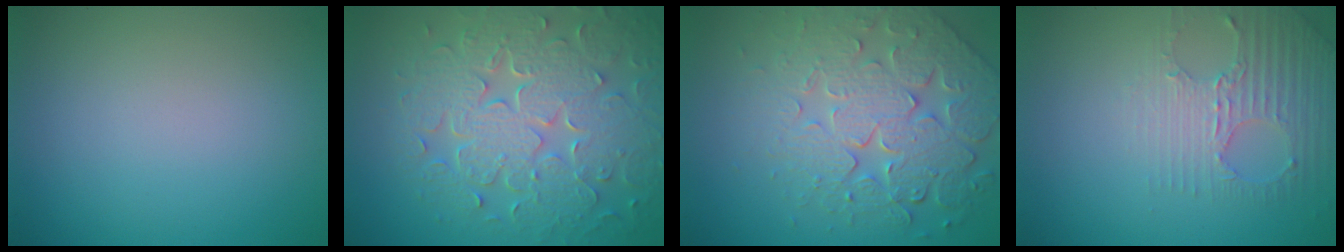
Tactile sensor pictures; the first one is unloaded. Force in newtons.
{"total": 8.7, "press": 6.3, "slide": 6.0}
{"total": 7.5, "press": 5.9, "slide": 4.7}
{"total": 2.9, "press": 2.7, "slide": 1.1}